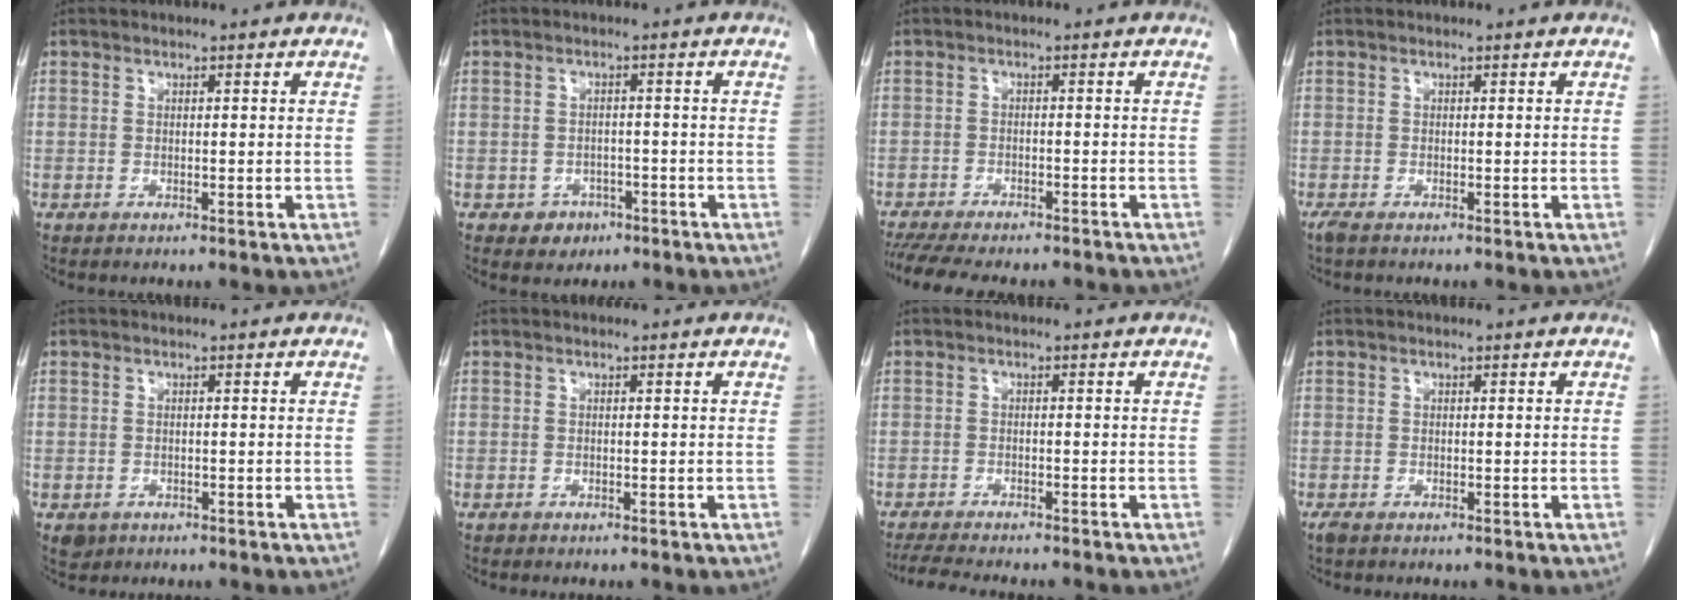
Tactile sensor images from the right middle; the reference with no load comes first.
{"total": 3.1, "force": [-1.7, 2.5, 0.7], "torque": [-0.004, 0.011, -0.015]}
{"total": 12.5, "force": [-10.8, 3.0, 5.5], "torque": [-0.095, -0.011, -0.149]}
{"total": 1.1, "force": [-0.9, 0.2, 0.7], "torque": [-0.019, -0.005, -0.017]}
{"total": 1.7, "force": [-0.8, 1.4, 0.5], "torque": [-0.010, 0.001, -0.005]}
{"total": 0.0}
{"total": 6.6, "force": [-5.9, 0.5, 3.0], "torque": [-0.045, -0.016, -0.094]}
{"total": 1.1, "force": [-0.8, 0.5, 0.6], "torque": [-0.019, -0.004, -0.012]}